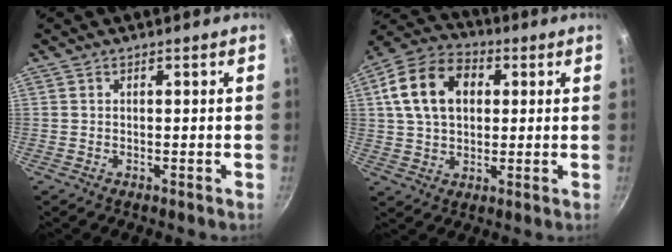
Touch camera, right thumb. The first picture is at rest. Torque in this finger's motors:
{"motor_torque": [-0.86, 1.31, 1.09, 0.27, 0.44]}